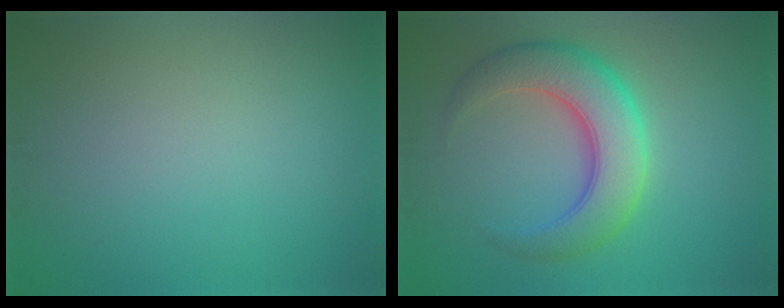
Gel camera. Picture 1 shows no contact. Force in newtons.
{"total": 7.0, "press": 7.0, "slide": 0.2}